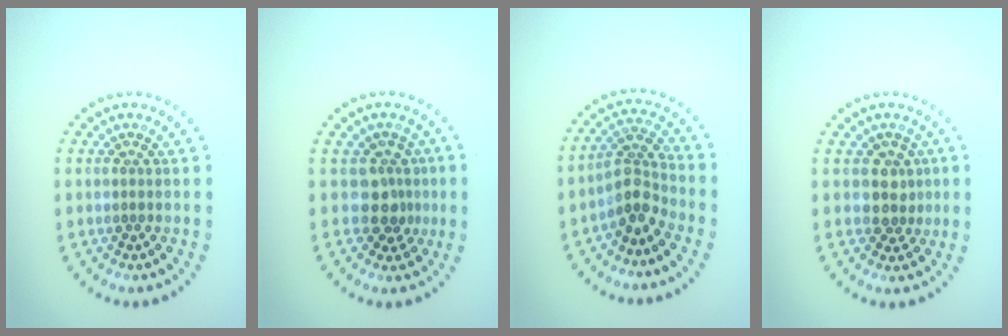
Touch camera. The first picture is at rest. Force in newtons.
{"total": 2.7, "press": 2.1, "slide": 1.7}
{"total": 3.0, "press": 2.3, "slide": 1.9}
{"total": 2.3, "press": 1.9, "slide": 1.3}